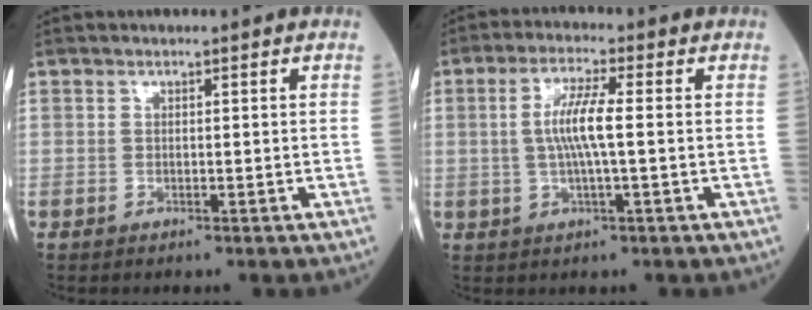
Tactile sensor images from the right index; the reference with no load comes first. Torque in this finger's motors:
{"motor_torque": [1.01, 0.19, 0.45, 0.12]}